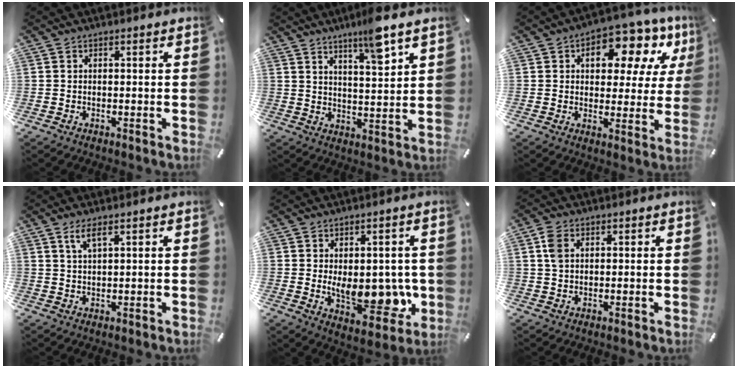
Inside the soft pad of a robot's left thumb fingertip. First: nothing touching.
{"total": 8.3, "force": [6.4, 0.8, 5.2], "torque": [-0.085, -0.038, 0.106]}
{"total": 12.6, "force": [6.0, 7.3, 8.4], "torque": [-0.109, -0.028, 0.099]}
{"total": 3.5, "force": [2.0, 0.8, 2.8], "torque": [-0.062, 0.003, 0.034]}
{"total": 13.1, "force": [-1.3, 7.7, 10.5], "torque": [-0.130, -0.010, -0.014]}
{"total": 4.1, "force": [1.3, 2.8, 2.7], "torque": [-0.065, 0.007, 0.021]}